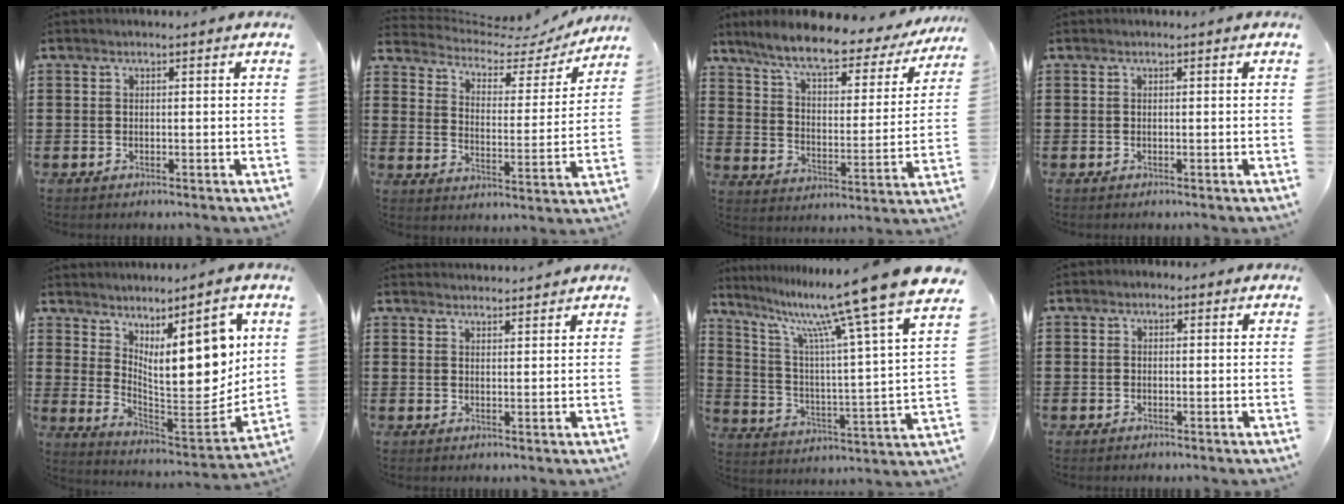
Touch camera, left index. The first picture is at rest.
{"total": 4.3, "force": [3.9, 1.6, 1.0], "torque": [-0.038, -0.029, 0.059]}
{"total": 8.6, "force": [6.9, 1.1, 4.9], "torque": [-0.114, -0.037, 0.112]}
{"total": 0.0}
{"total": 12.4, "force": [5.7, 4.4, 10.1], "torque": [-0.148, -0.031, 0.097]}
{"total": 2.0, "force": [2.0, 0.0, -0.1], "torque": [-0.004, -0.004, 0.039]}
{"total": 13.7, "force": [10.8, -0.9, 8.4], "torque": [-0.176, -0.083, 0.167]}
{"total": 1.2, "force": [-0.2, 1.1, 0.4], "torque": [-0.010, 0.005, -0.006]}